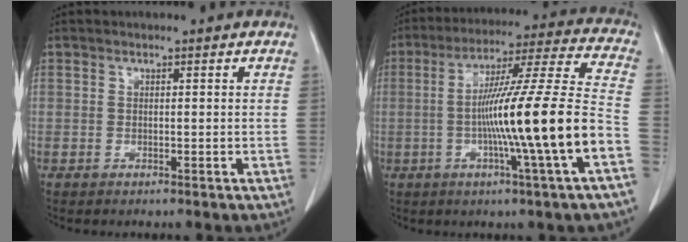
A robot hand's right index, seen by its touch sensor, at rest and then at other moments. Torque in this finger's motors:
{"motor_torque": [2.14, 0.00, 1.05, 0.21]}